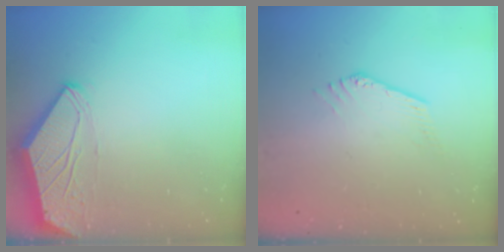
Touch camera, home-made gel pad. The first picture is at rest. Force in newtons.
{"total": 0.0}